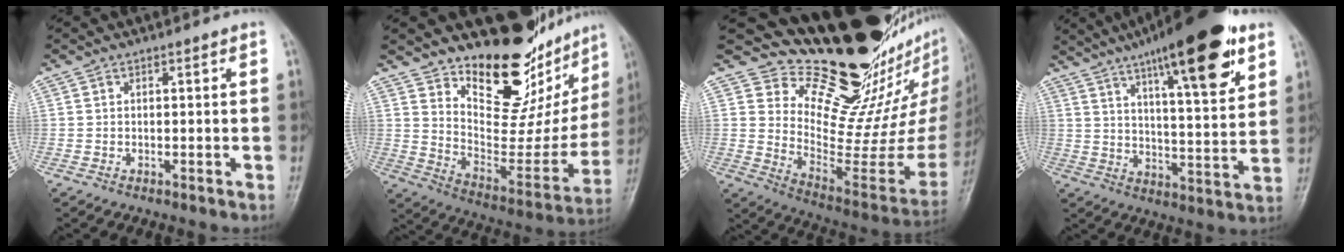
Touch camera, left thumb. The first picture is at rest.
{"total": 22.6, "force": [17.1, 9.6, 11.2], "torque": [-0.103, -0.123, 0.261]}
{"total": 24.9, "force": [20.1, 8.6, 11.9], "torque": [-0.121, -0.164, 0.298]}
{"total": 21.7, "force": [12.5, 5.3, 16.9], "torque": [-0.236, -0.038, 0.192]}